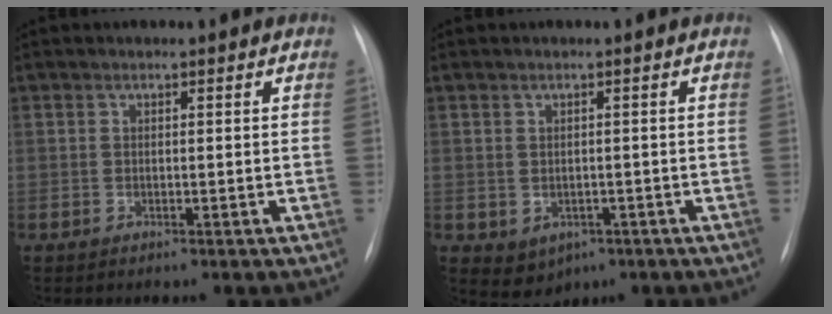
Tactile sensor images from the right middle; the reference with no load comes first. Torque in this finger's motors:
{"motor_torque": [0.38, -0.35, 0.24, 0.04]}